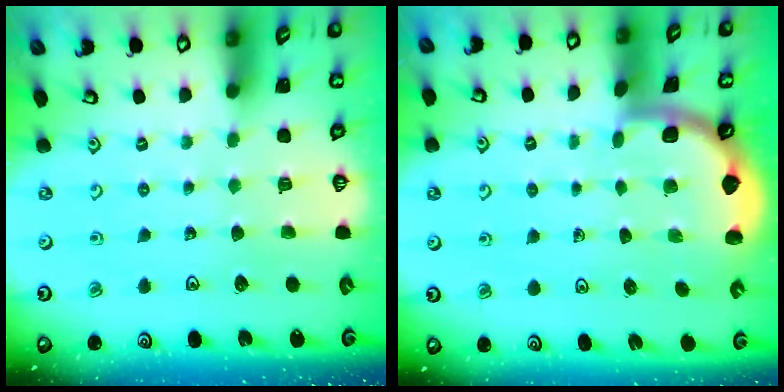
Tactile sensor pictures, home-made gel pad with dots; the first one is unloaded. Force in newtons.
{"total": 1.8, "press": 1.8, "slide": 0.2}